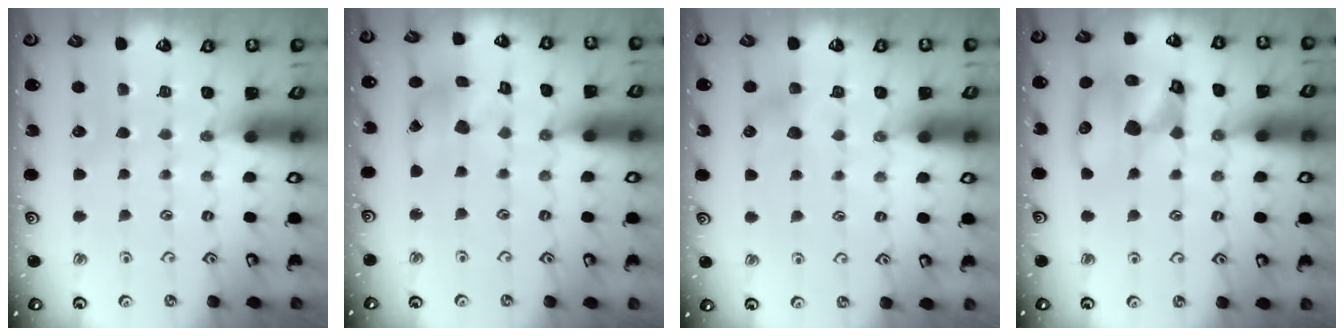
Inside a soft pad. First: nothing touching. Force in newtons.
{"total": 8.7, "press": 8.7, "slide": 0.9}
{"total": 4.3, "press": 4.3, "slide": 0.3}
{"total": 19.0, "press": 18.8, "slide": 2.7}